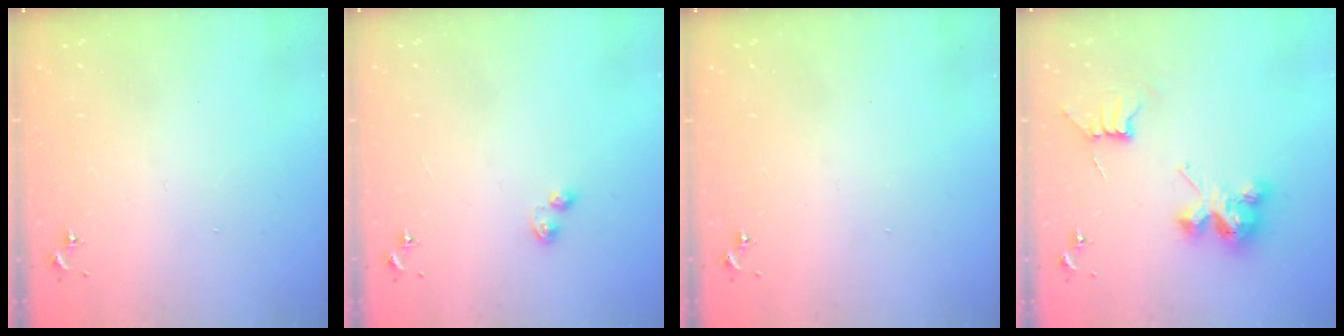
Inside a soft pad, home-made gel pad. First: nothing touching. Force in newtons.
{"total": 2.9, "press": 2.8, "slide": 0.7}
{"total": 0.0}
{"total": 10.0, "press": 10.0, "slide": 0.6}